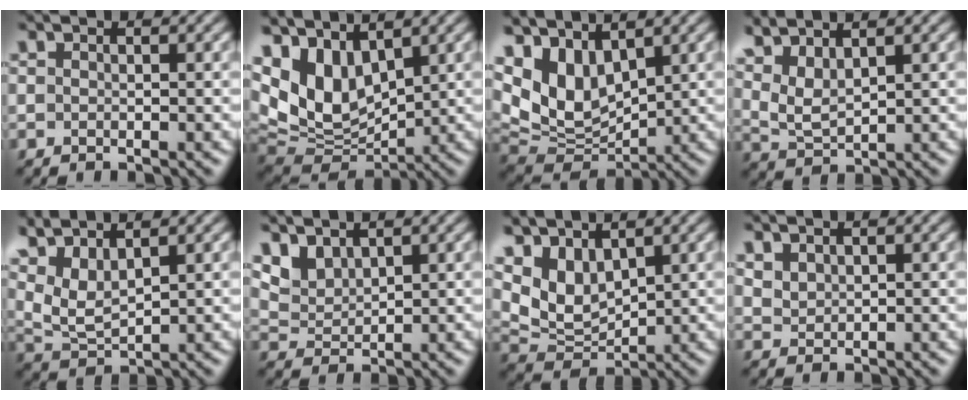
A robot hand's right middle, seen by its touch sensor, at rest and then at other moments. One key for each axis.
{"total": 9.1, "fx": 4.3, "fy": 5.4, "fz": 5.9, "tx": -0.143, "ty": 0.000, "tz": 0.086}
{"total": 8.1, "fx": 3.9, "fy": 4.8, "fz": 5.2, "tx": -0.122, "ty": -0.002, "tz": 0.076}
{"total": 4.0, "fx": 3.0, "fy": 1.4, "fz": 2.3, "tx": -0.061, "ty": 0.001, "tz": 0.065}
{"total": 4.7, "fx": 3.3, "fy": 1.7, "fz": 2.9, "tx": -0.076, "ty": 0.001, "tz": 0.071}
{"total": 2.8, "fx": 2.4, "fy": 1.2, "fz": 0.8, "tx": -0.025, "ty": -0.004, "tz": 0.052}
{"total": 6.0, "fx": 3.7, "fy": 3.3, "fz": 3.3, "tx": -0.073, "ty": 0.001, "tz": 0.075}
{"total": 1.5, "fx": 1.2, "fy": 0.8, "fz": 0.3, "tx": -0.012, "ty": -0.002, "tz": 0.030}